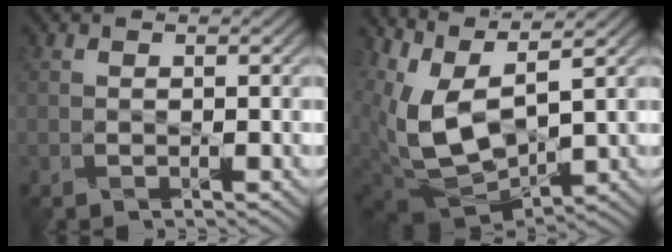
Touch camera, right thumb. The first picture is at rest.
{"total": 12.5, "force": [3.0, 5.1, 11.0], "torque": [-0.264, -0.002, 0.075]}